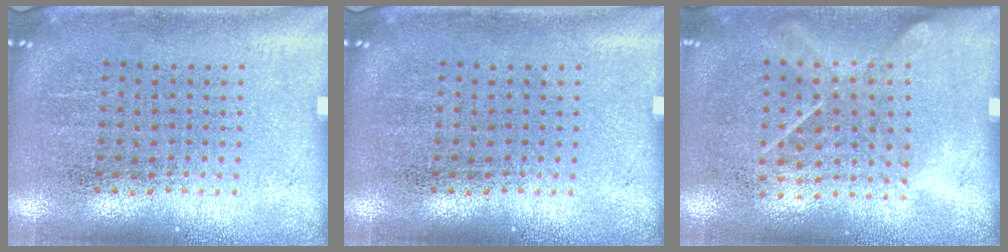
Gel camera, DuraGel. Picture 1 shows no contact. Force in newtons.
{"total": 0.0}
{"total": 1.2, "press": 0.9, "slide": 0.8}